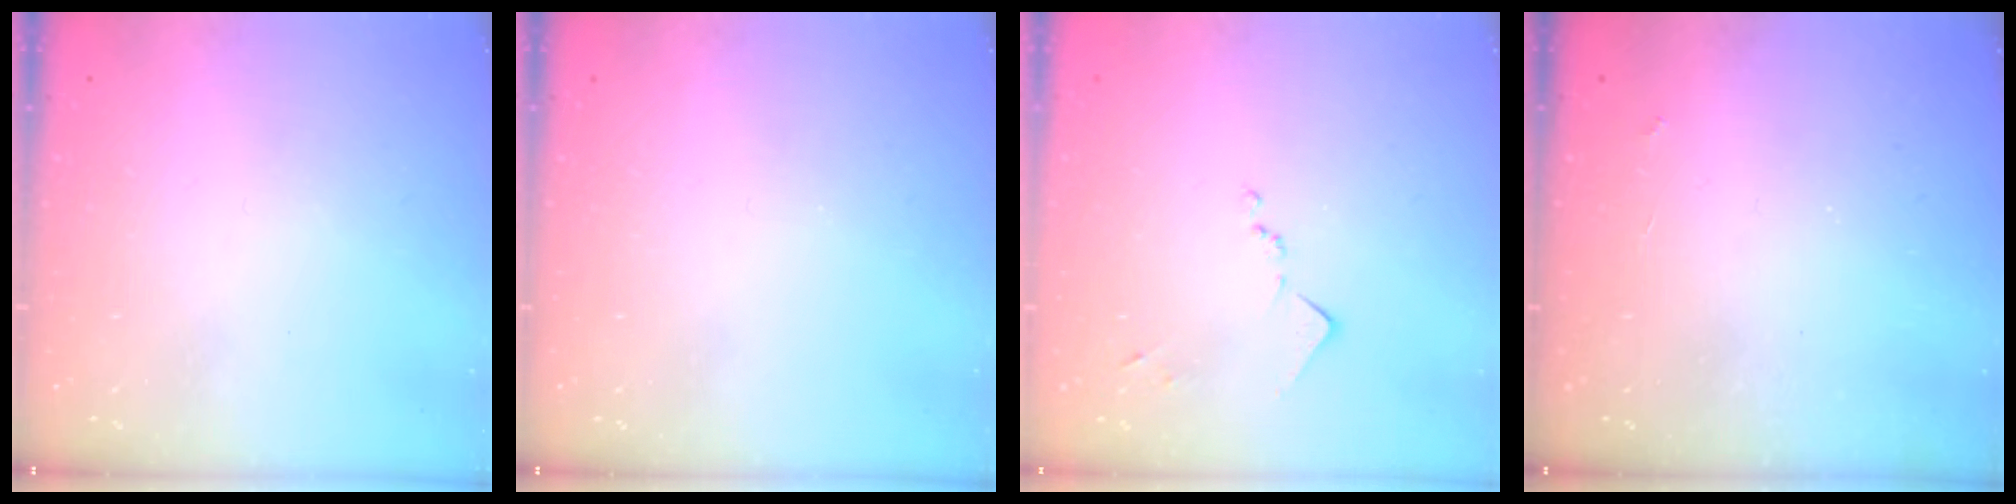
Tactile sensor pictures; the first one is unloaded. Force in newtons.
{"total": 0.0}
{"total": 8.9, "press": 8.8, "slide": 0.9}
{"total": 2.5, "press": 2.4, "slide": 0.4}